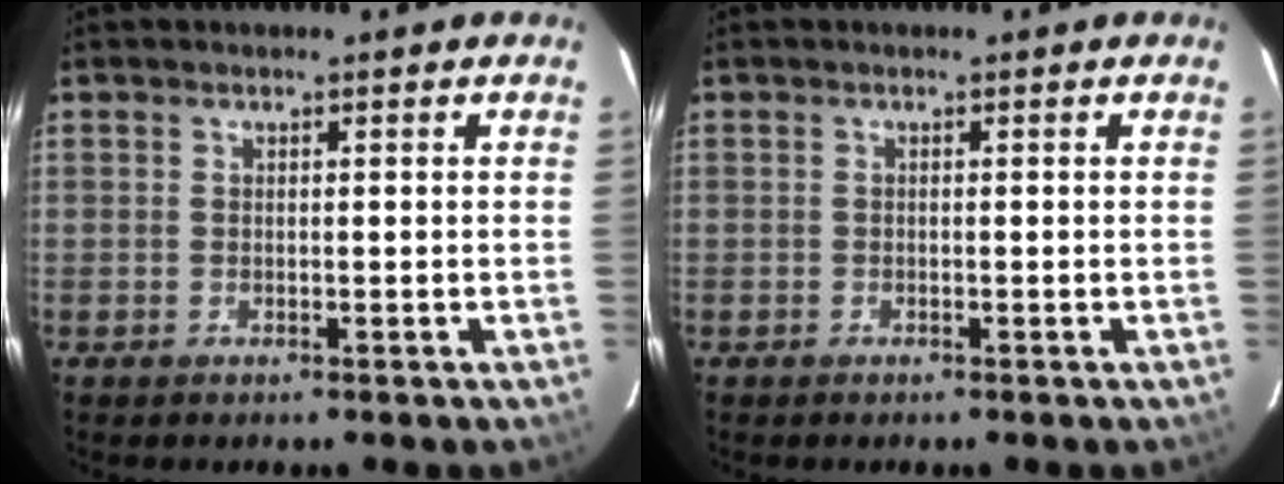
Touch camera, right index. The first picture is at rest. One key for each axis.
{"total": 0.0}